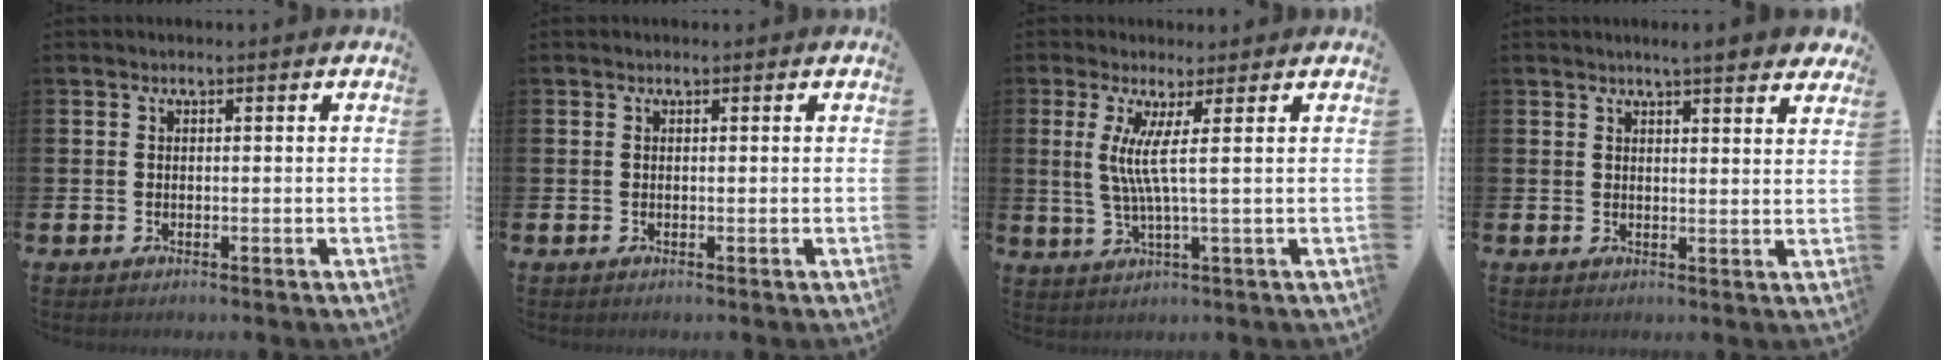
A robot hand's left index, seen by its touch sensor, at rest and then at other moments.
{"total": 0.0}
{"total": 5.2, "force": [1.3, -0.7, 5.0], "torque": [-0.104, -0.013, 0.023]}
{"total": 4.1, "force": [3.9, -0.1, 1.4], "torque": [-0.014, -0.022, 0.065]}